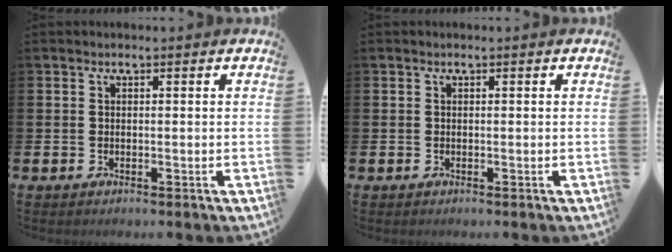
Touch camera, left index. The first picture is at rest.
{"total": 0.0}